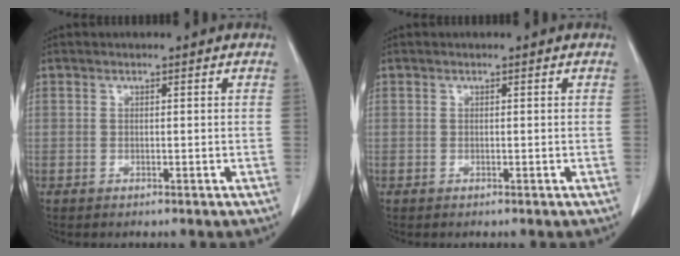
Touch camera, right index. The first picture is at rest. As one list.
[{"total": 0.0}]